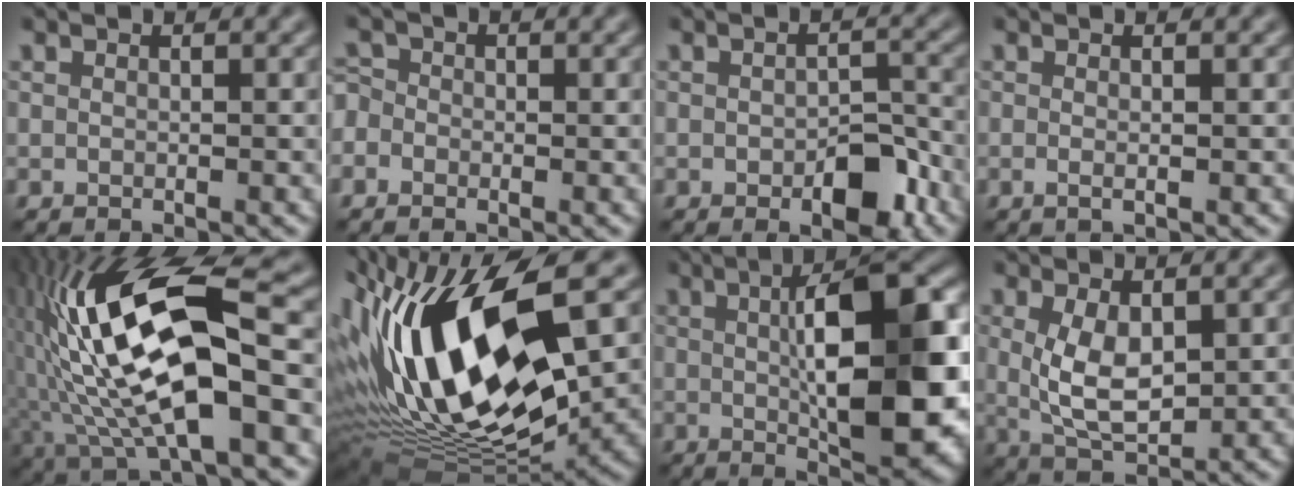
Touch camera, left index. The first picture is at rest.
{"total": 1.5, "force": [-0.5, 1.3, 0.5], "torque": [-0.004, 0.008, -0.020]}
{"total": 4.4, "force": [-1.6, 2.0, 3.6], "torque": [-0.051, -0.003, -0.020]}
{"total": 1.0, "force": [0.0, 0.1, 1.0], "torque": [-0.016, -0.003, -0.001]}
{"total": 16.5, "force": [0.6, 5.9, 15.4], "torque": [-0.293, 0.021, 0.002]}
{"total": 17.0, "force": [2.3, 7.1, 15.3], "torque": [-0.290, 0.016, 0.033]}
{"total": 12.2, "force": [1.0, 3.8, 11.5], "torque": [-0.159, 0.006, 0.019]}
{"total": 4.5, "force": [0.8, 2.1, 4.0], "torque": [-0.087, -0.005, 0.022]}